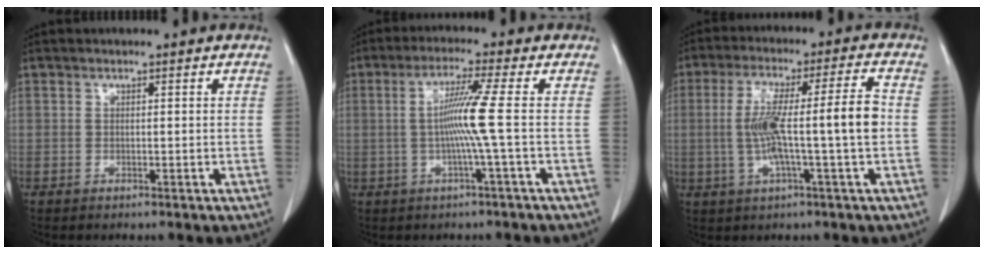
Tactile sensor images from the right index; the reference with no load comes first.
{"total": 6.6, "force": [-0.4, -1.9, 6.3], "torque": [-0.123, 0.003, -0.005]}
{"total": 11.2, "force": [-0.8, -0.3, 11.1], "torque": [-0.204, 0.019, -0.014]}